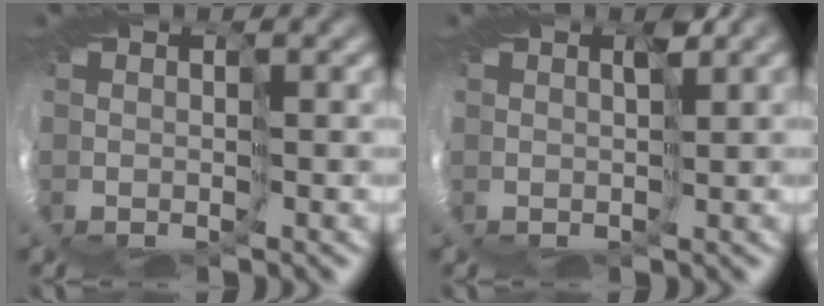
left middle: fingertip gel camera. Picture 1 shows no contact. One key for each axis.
{"total": 1.6, "fx": 1.0, "fy": 0.3, "fz": 1.2, "tx": -0.011, "ty": 0.008, "tz": 0.010}